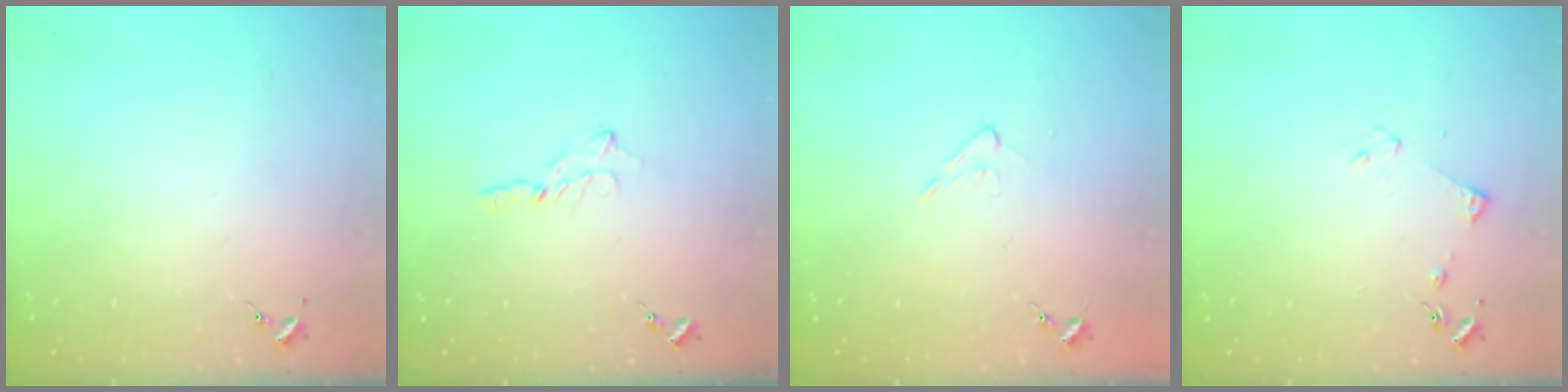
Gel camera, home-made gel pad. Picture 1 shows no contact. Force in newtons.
{"total": 2.0, "press": 2.0, "slide": 0.2}
{"total": 4.3, "press": 4.3, "slide": 0.7}
{"total": 4.5, "press": 4.5, "slide": 0.6}